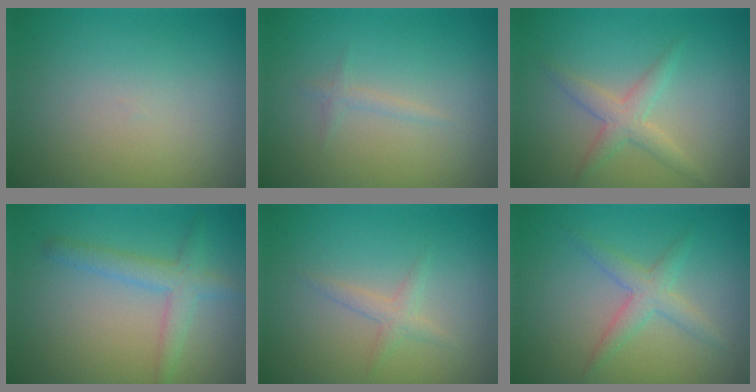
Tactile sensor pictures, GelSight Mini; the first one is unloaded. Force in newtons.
{"total": 0.8, "press": 0.8, "slide": 0.0}
{"total": 2.3, "press": 2.3, "slide": 0.1}
{"total": 2.9, "press": 2.9, "slide": 0.1}
{"total": 1.3, "press": 1.3, "slide": 0.1}
{"total": 2.4, "press": 2.4, "slide": 0.1}